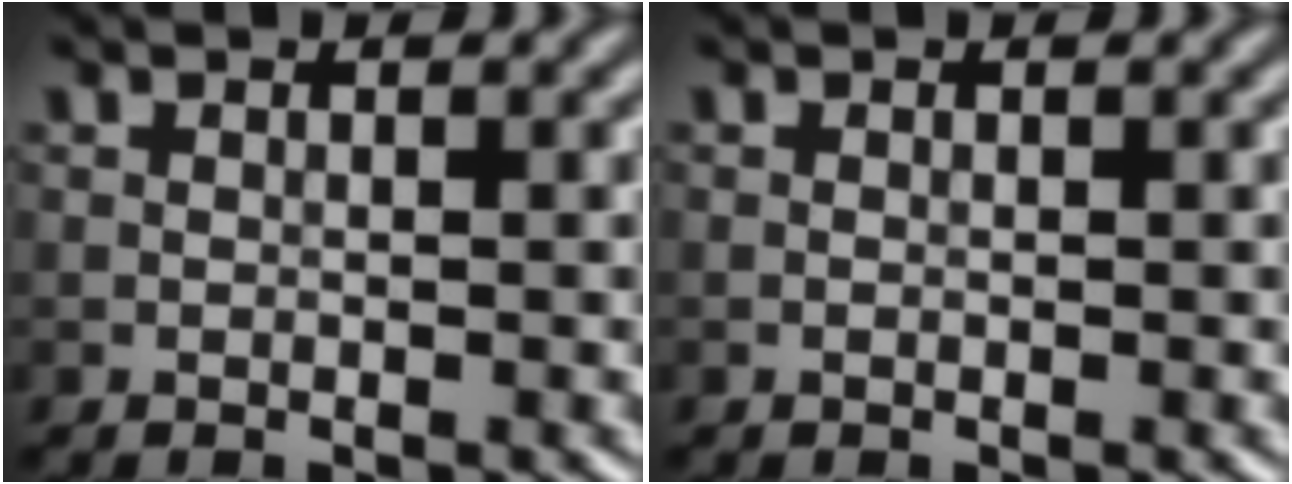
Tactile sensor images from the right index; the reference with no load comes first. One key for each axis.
{"total": 0.0}